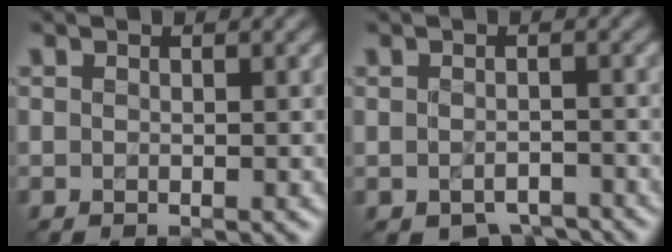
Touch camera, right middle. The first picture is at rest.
{"total": 2.9, "force": [-2.2, 1.4, 1.1], "torque": [-0.013, -0.007, -0.032]}